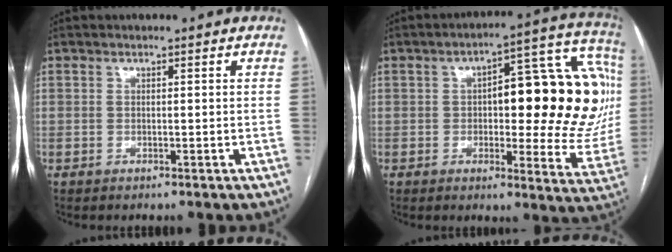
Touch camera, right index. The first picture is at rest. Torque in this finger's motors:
{"motor_torque": [1.03, -0.42, 0.38, 0.07]}